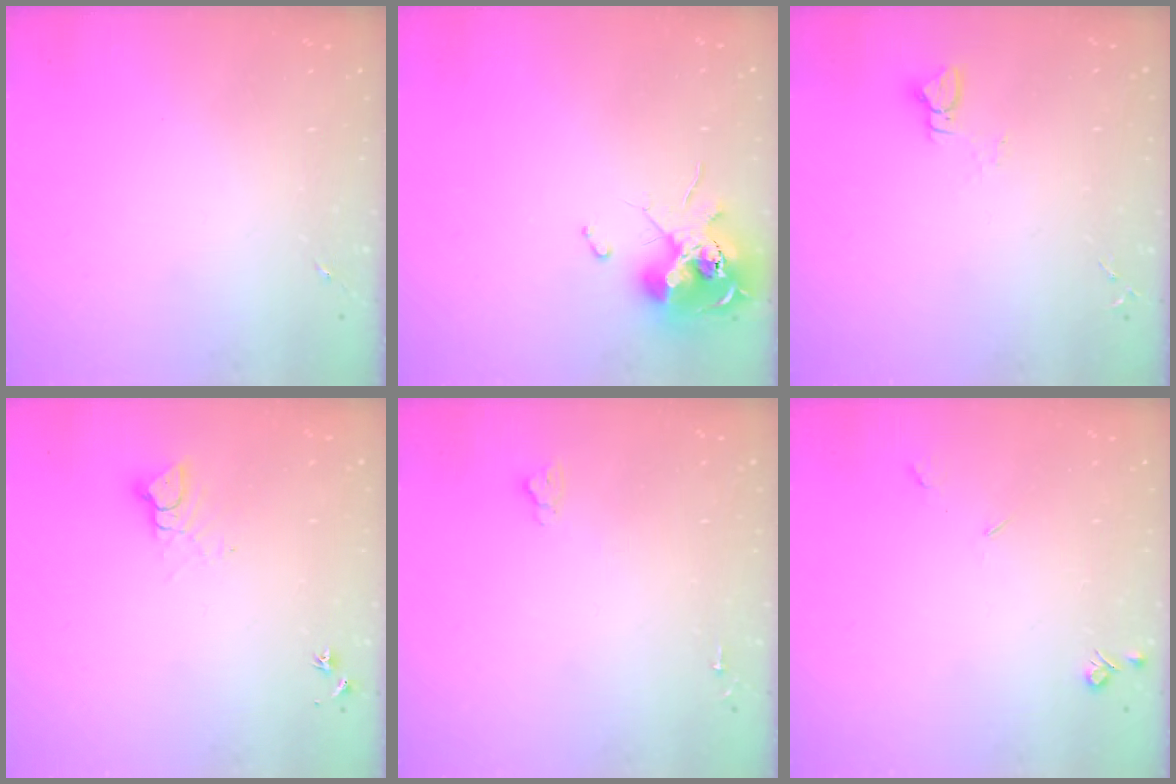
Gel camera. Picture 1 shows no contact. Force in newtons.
{"total": 12.4, "press": 12.3, "slide": 1.1}
{"total": 3.0, "press": 3.0, "slide": 0.3}
{"total": 5.1, "press": 5.1, "slide": 0.4}
{"total": 2.6, "press": 2.5, "slide": 0.3}
{"total": 4.0, "press": 3.9, "slide": 0.7}